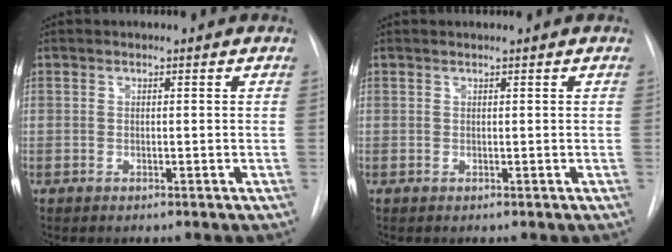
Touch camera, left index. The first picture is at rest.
{"total": 0.0}